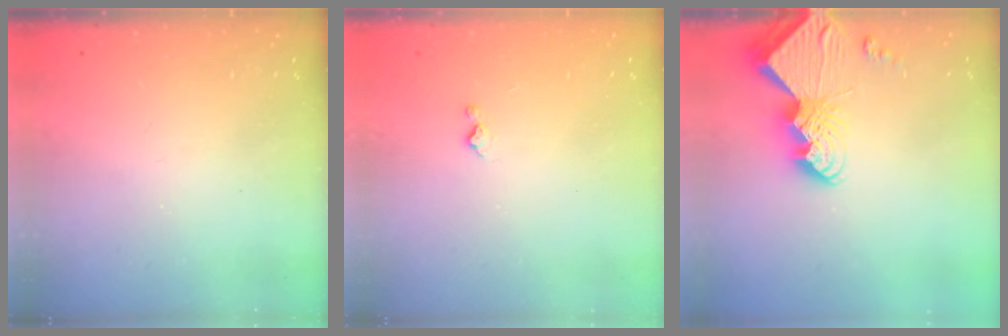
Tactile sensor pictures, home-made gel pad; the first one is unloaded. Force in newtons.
{"total": 2.9, "press": 2.9, "slide": 0.5}
{"total": 11.3, "press": 11.2, "slide": 1.0}